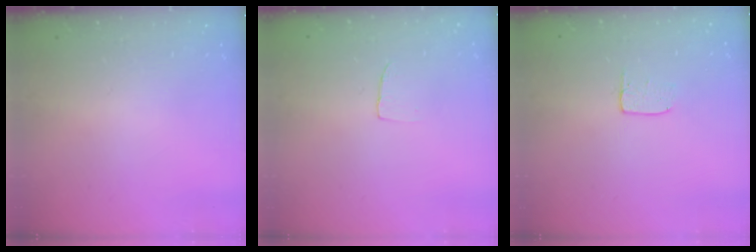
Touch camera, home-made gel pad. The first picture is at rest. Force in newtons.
{"total": 2.4, "press": 2.4, "slide": 0.1}
{"total": 3.4, "press": 3.4, "slide": 0.3}